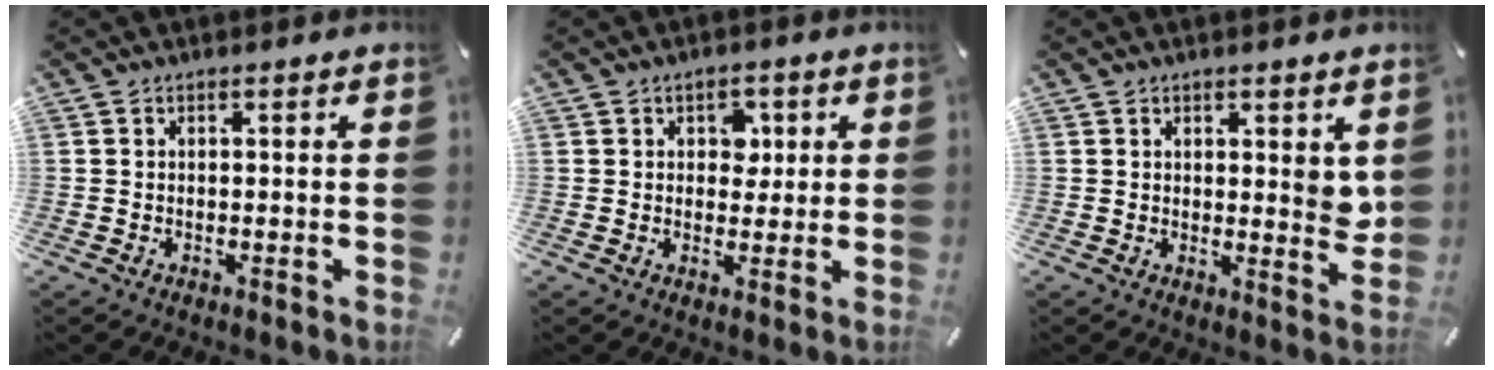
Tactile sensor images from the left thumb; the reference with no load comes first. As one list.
[{"total": 4.5, "force": [1.1, 3.7, 2.4], "torque": [-0.017, -0.007, 0.007]}, {"total": 4.2, "force": [2.1, 2.1, 2.9], "torque": [-0.027, -0.015, 0.032]}]